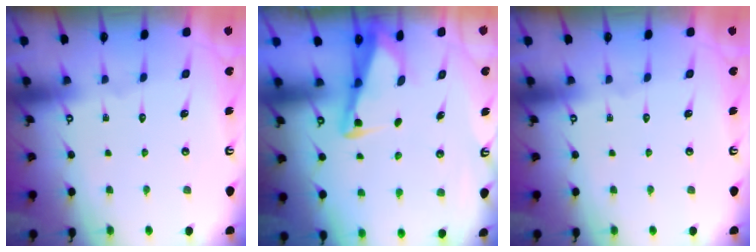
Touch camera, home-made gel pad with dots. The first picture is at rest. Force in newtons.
{"total": 2.5, "press": 2.5, "slide": 0.2}
{"total": 0.0}